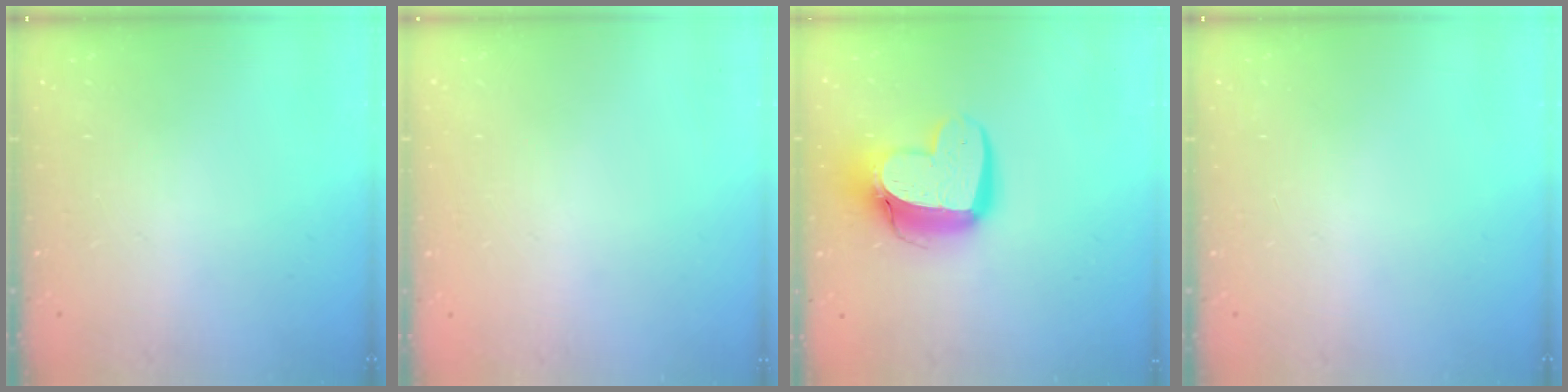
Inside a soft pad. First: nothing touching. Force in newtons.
{"total": 0.0}
{"total": 15.5, "press": 15.5, "slide": 1.2}
{"total": 0.0}